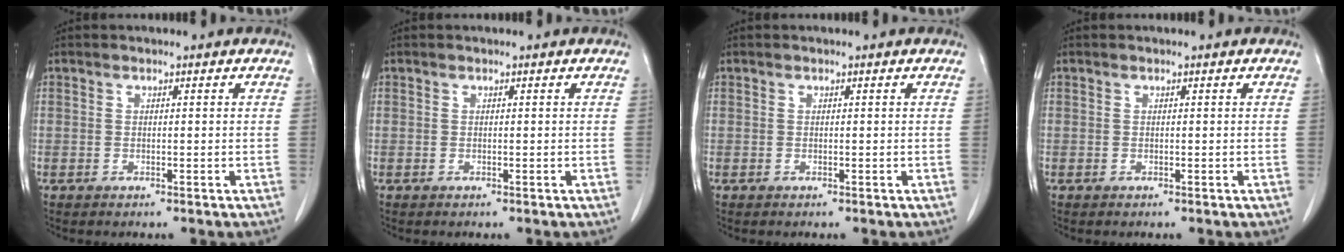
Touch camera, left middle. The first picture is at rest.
{"total": 0.0}
{"total": 0.0}
{"total": 0.0}